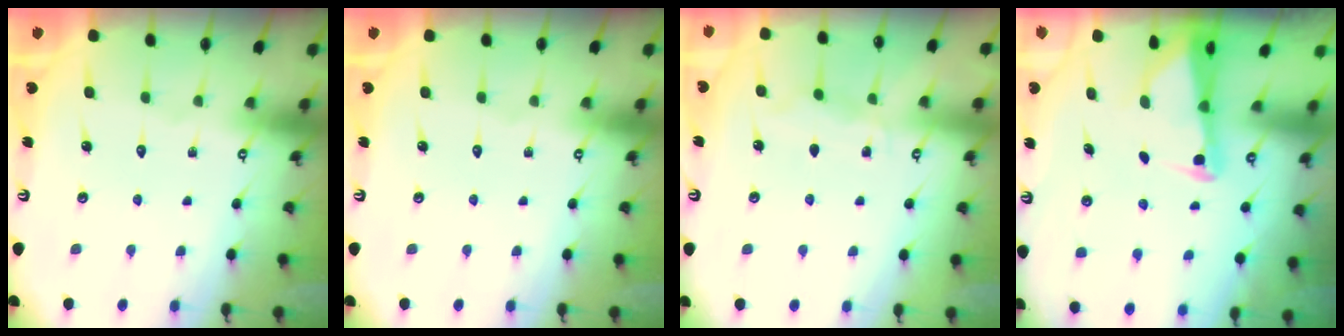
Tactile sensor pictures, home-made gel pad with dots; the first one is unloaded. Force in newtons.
{"total": 0.0}
{"total": 5.1, "press": 5.1, "slide": 0.5}
{"total": 2.4, "press": 2.4, "slide": 0.2}